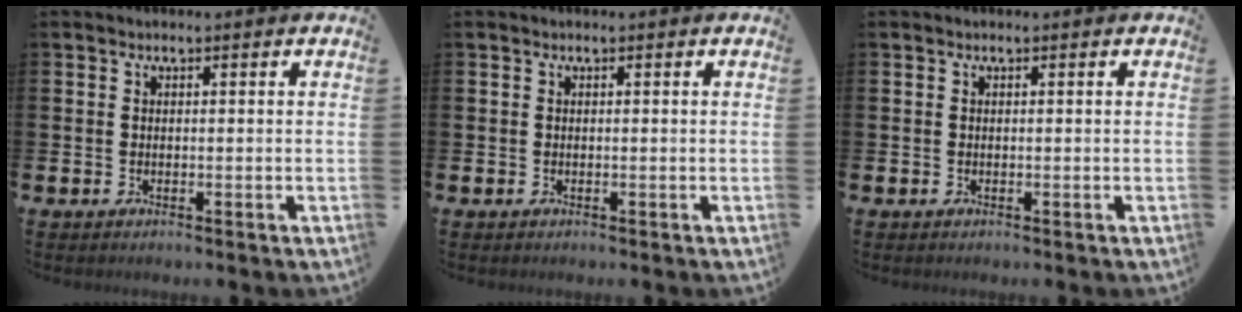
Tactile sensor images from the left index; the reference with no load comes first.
{"total": 0.0}
{"total": 0.0}